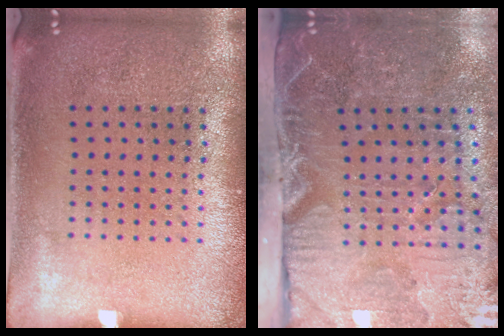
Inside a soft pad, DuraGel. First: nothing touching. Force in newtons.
{"total": 5.2, "press": 4.4, "slide": 2.8}